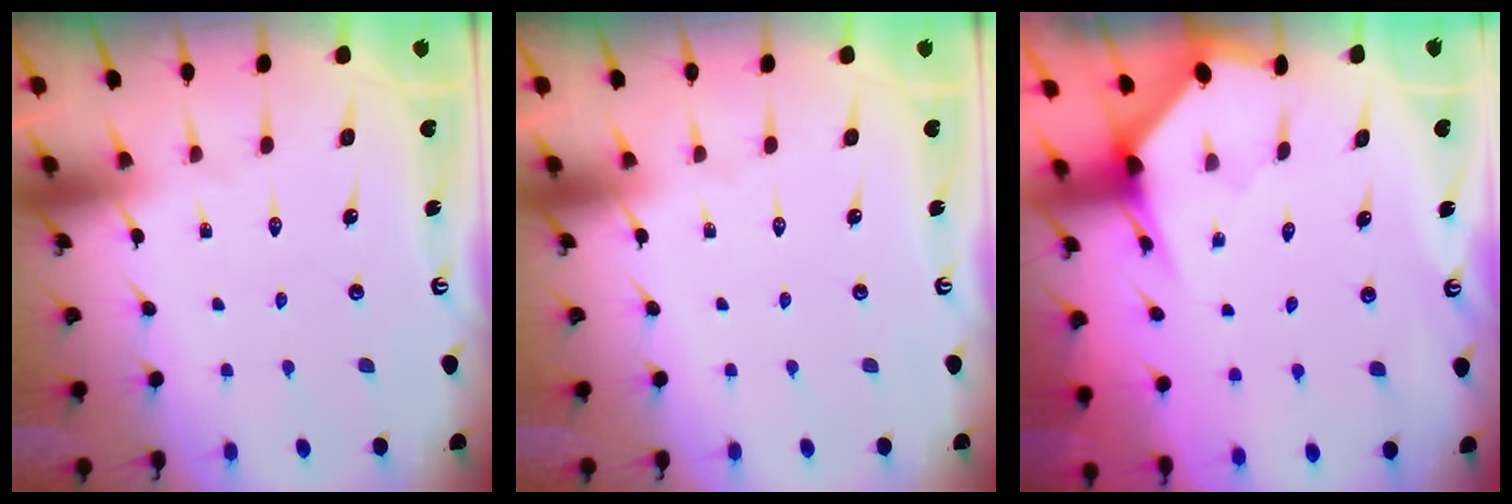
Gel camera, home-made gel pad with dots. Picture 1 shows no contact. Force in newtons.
{"total": 0.0}
{"total": 3.3, "press": 3.3, "slide": 0.3}